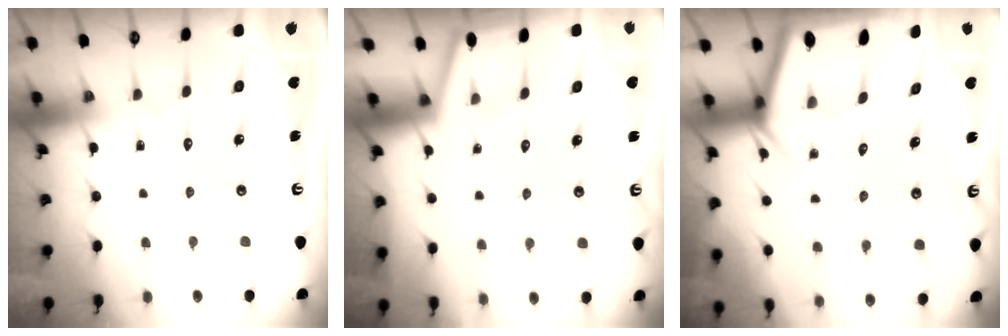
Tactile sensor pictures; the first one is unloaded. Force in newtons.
{"total": 1.1, "press": 1.1, "slide": 0.1}
{"total": 3.3, "press": 3.3, "slide": 0.2}